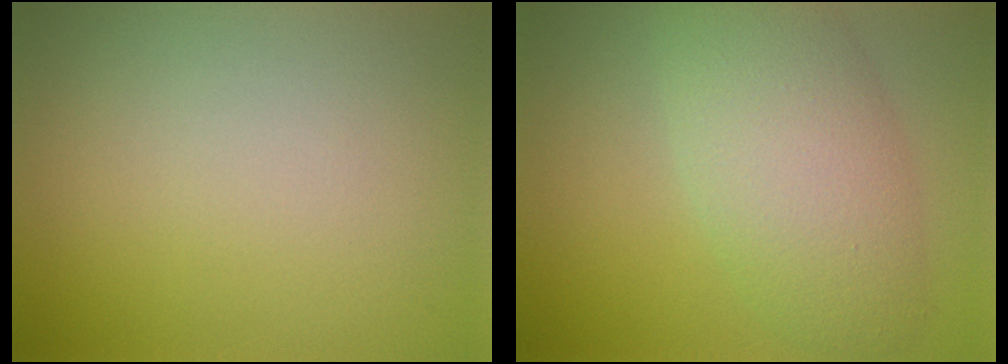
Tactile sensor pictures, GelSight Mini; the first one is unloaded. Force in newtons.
{"total": 6.6, "press": 6.6, "slide": 0.4}